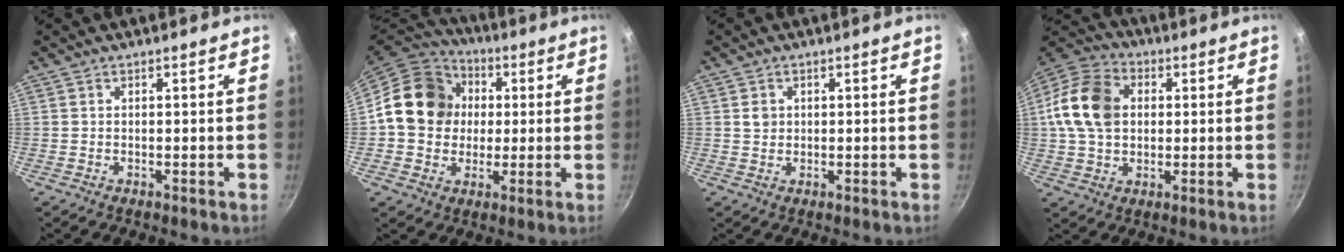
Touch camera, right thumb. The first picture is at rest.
{"total": 16.6, "force": [2.0, 14.2, 8.3], "torque": [-0.113, 0.026, 0.021]}
{"total": 1.9, "force": [0.4, 1.7, 0.8], "torque": [-0.007, 0.002, 0.007]}
{"total": 15.1, "force": [1.9, 11.2, 9.9], "torque": [-0.169, 0.020, 0.020]}